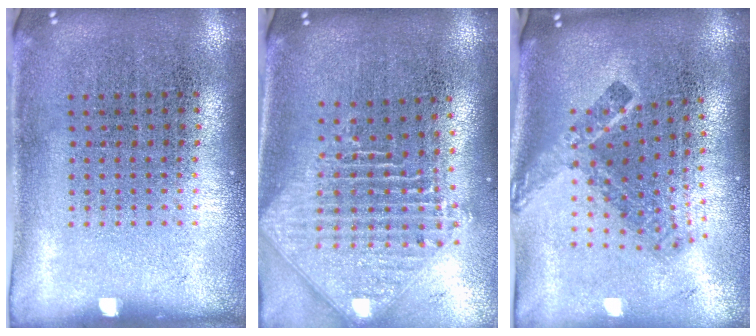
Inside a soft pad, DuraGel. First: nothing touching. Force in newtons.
{"total": 2.5, "press": 1.9, "slide": 1.7}
{"total": 2.4, "press": 1.6, "slide": 1.8}